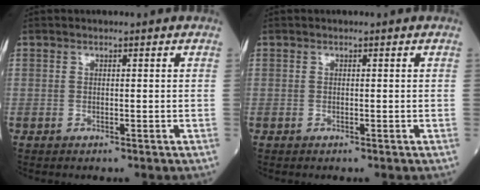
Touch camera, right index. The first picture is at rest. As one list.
[{"total": 0.0}]